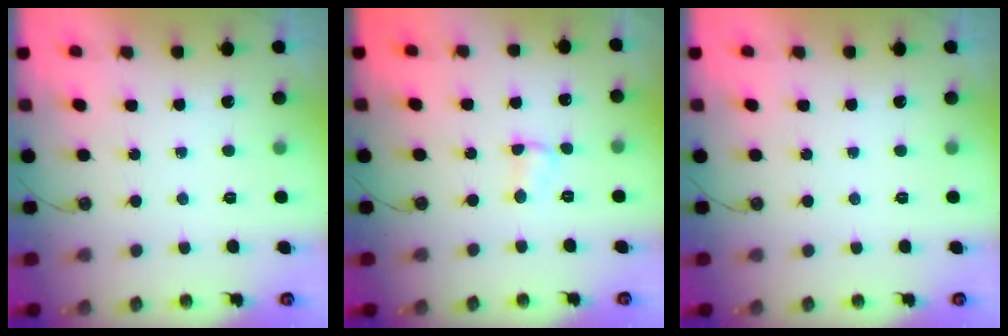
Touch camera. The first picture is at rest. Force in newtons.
{"total": 2.6, "press": 2.6, "slide": 0.4}
{"total": 0.0}